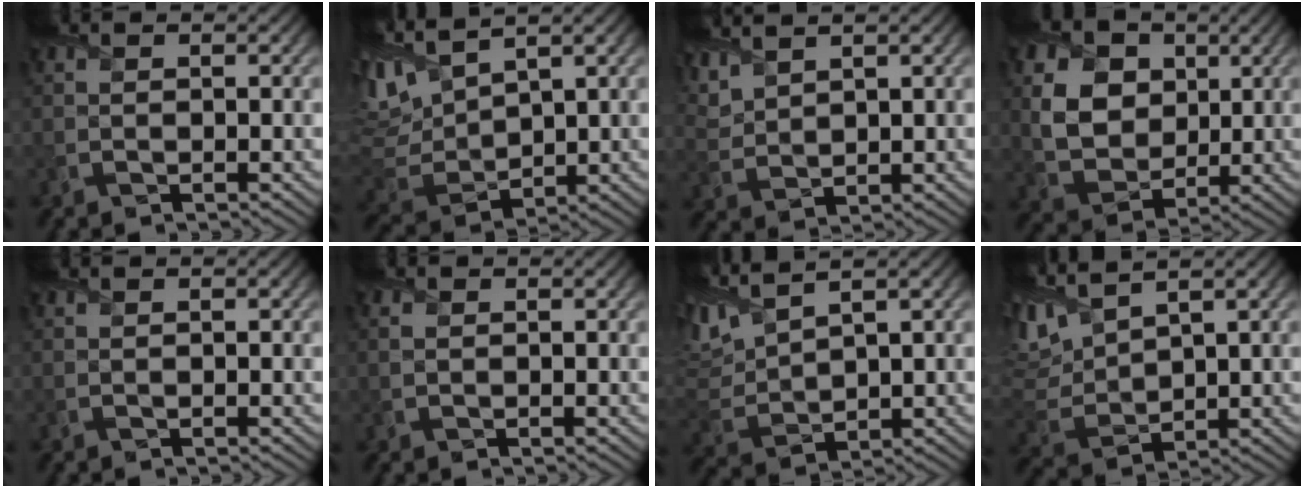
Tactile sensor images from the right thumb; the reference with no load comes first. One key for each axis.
{"total": 10.5, "fx": 6.0, "fy": 4.5, "fz": 7.5, "tx": -0.217, "ty": 0.016, "tz": 0.118}
{"total": 4.4, "fx": 3.5, "fy": 1.6, "fz": 2.1, "tx": -0.068, "ty": 0.010, "tz": 0.079}
{"total": 10.3, "fx": 3.4, "fy": 8.1, "fz": 5.5, "tx": -0.159, "ty": 0.005, "tz": 0.067}
{"total": 0.0}
{"total": 1.4, "fx": 0.5, "fy": 1.1, "fz": 0.8, "tx": -0.020, "ty": 0.002, "tz": 0.012}
{"total": 8.7, "fx": 5.4, "fy": 3.0, "fz": 6.1, "tx": -0.181, "ty": 0.021, "tz": 0.108}
{"total": 9.7, "fx": 6.0, "fy": 3.9, "fz": 6.5, "tx": -0.198, "ty": 0.019, "tz": 0.120}